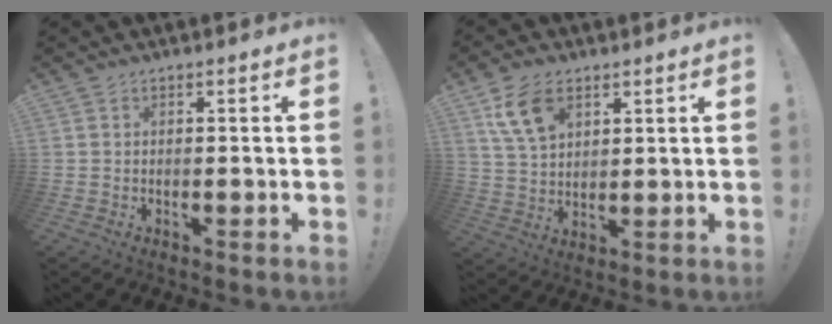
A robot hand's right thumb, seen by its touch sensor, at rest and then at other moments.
{"total": 10.3, "force": [5.6, 6.2, 6.1], "torque": [-0.121, -0.012, 0.110]}